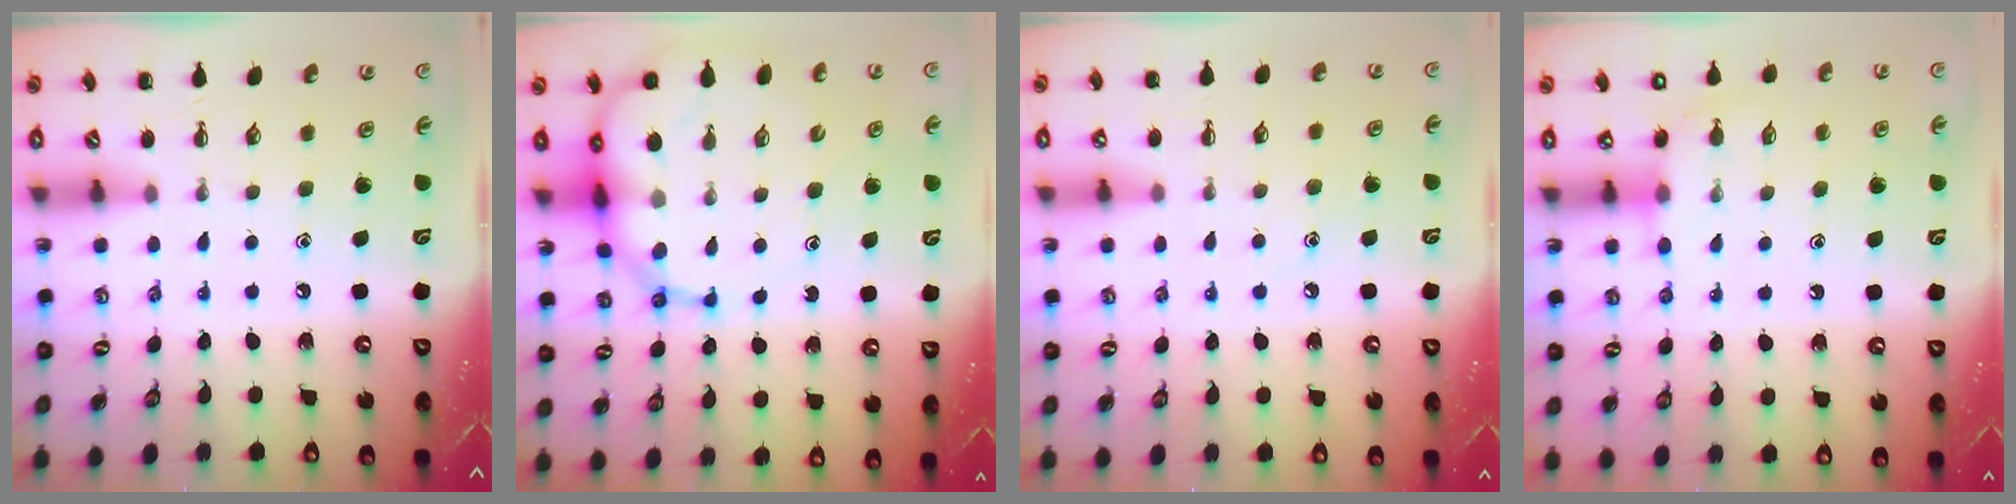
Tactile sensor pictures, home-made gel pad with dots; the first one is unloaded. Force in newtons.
{"total": 14.2, "press": 13.6, "slide": 3.9}
{"total": 6.5, "press": 6.4, "slide": 1.2}
{"total": 5.4, "press": 5.3, "slide": 1.3}